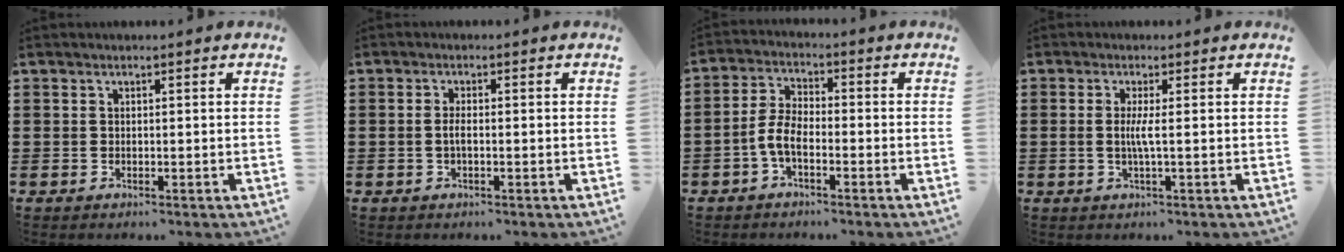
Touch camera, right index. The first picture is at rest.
{"total": 1.7, "force": [-0.4, 0.4, 1.6], "torque": [-0.039, -0.002, -0.009]}
{"total": 4.8, "force": [-2.1, 1.9, 3.8], "torque": [-0.094, 0.000, -0.046]}
{"total": 3.2, "force": [-0.5, 0.0, 3.1], "torque": [-0.072, -0.011, -0.015]}